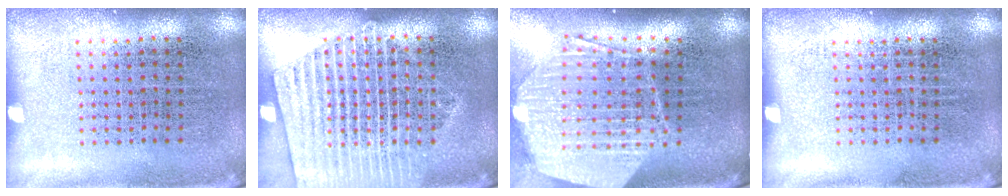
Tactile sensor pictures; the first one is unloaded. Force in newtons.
{"total": 1.9, "press": 1.9, "slide": 0.3}
{"total": 2.6, "press": 2.1, "slide": 1.5}
{"total": 0.0}